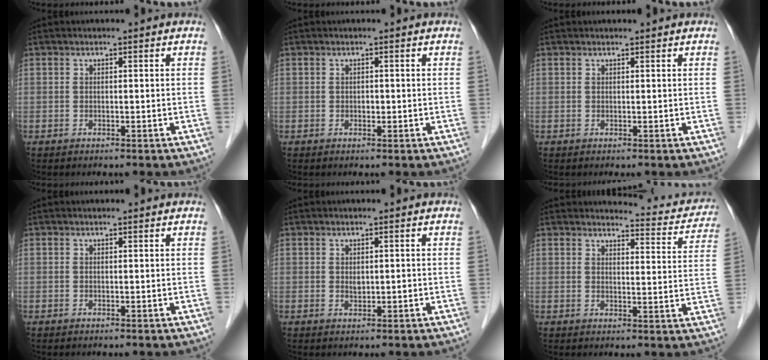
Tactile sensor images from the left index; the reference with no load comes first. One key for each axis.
{"total": 0.5, "fx": -0.1, "fy": 0.4, "fz": 0.3, "tx": -0.006, "ty": 0.002, "tz": -0.003}
{"total": 0.9, "fx": 0.8, "fy": 0.0, "fz": 0.3, "tx": -0.005, "ty": 0.006, "tz": 0.014}
{"total": 0.9, "fx": 0.9, "fy": 0.1, "fz": 0.1, "tx": -0.009, "ty": 0.009, "tz": 0.011}
{"total": 1.0, "fx": 0.2, "fy": 0.6, "fz": 0.8, "tx": -0.015, "ty": -0.001, "tz": 0.006}
{"total": 9.7, "fx": 9.5, "fy": 1.8, "fz": 0.9, "tx": 0.007, "ty": -0.029, "tz": 0.091}